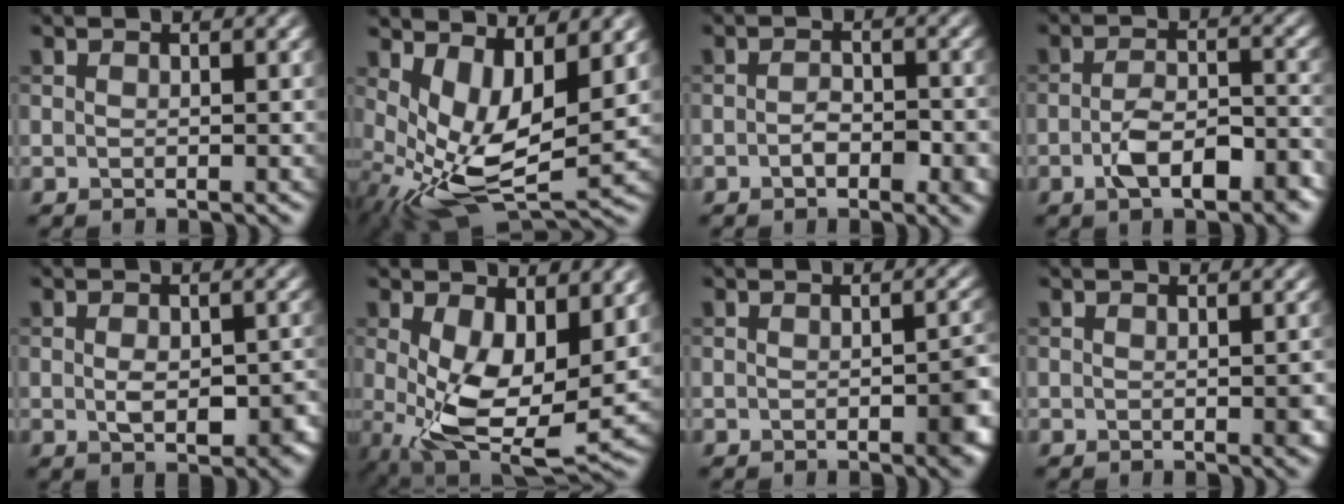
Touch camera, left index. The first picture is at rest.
{"total": 7.8, "force": [0.5, 3.7, 6.9], "torque": [-0.144, -0.021, 0.014]}
{"total": 2.9, "force": [-1.1, 1.4, 2.3], "torque": [-0.039, -0.001, -0.017]}
{"total": 5.5, "force": [-2.6, 2.3, 4.2], "torque": [-0.079, 0.002, -0.044]}
{"total": 4.3, "force": [-1.0, 2.4, 3.5], "torque": [-0.058, -0.011, -0.010]}
{"total": 8.4, "force": [0.2, 4.3, 7.2], "torque": [-0.152, -0.024, 0.019]}
{"total": 3.0, "force": [-1.2, 0.8, 2.6], "torque": [-0.035, -0.002, -0.014]}
{"total": 1.3, "force": [-0.4, 0.5, 1.2], "torque": [-0.015, -0.004, -0.002]}